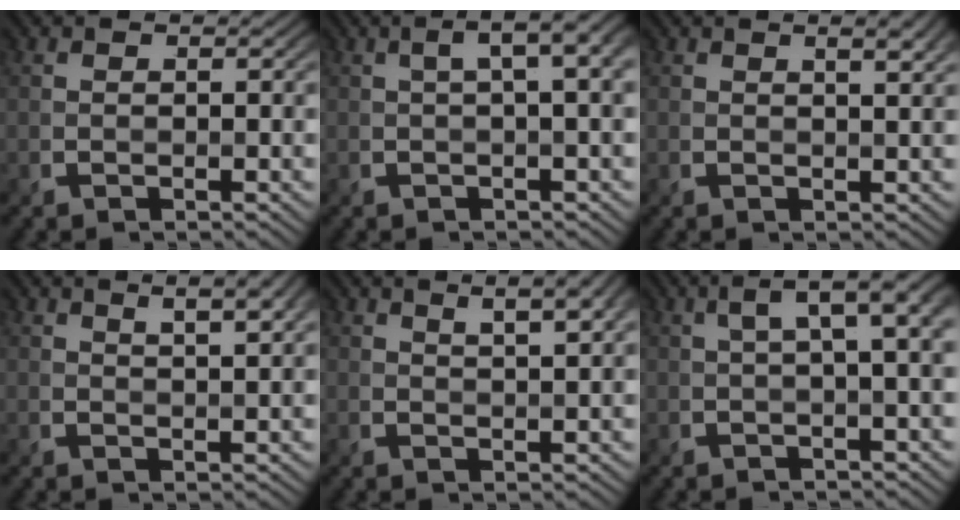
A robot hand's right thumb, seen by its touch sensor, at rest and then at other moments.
{"total": 4.8, "force": [1.1, 1.2, 4.6], "torque": [-0.063, 0.022, 0.013]}
{"total": 2.5, "force": [1.4, 0.5, 2.1], "torque": [-0.031, 0.000, 0.021]}
{"total": 4.3, "force": [2.4, 1.1, 3.4], "torque": [-0.052, 0.008, 0.033]}
{"total": 4.8, "force": [2.6, 1.2, 3.9], "torque": [-0.059, 0.011, 0.032]}
{"total": 5.4, "force": [1.1, 1.4, 5.1], "torque": [-0.070, 0.024, 0.014]}